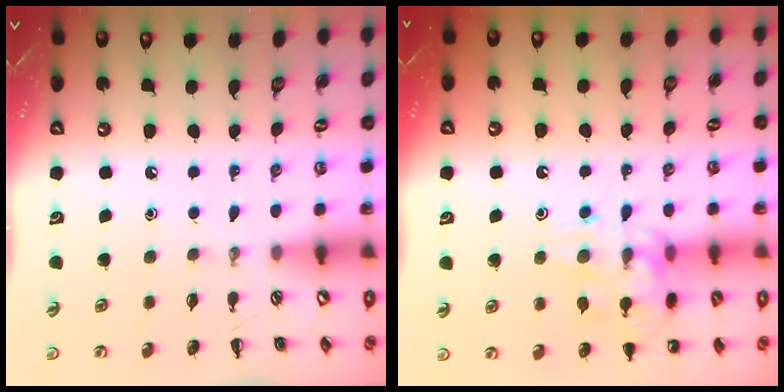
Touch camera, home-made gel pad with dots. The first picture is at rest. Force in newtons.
{"total": 14.4, "press": 14.3, "slide": 1.4}